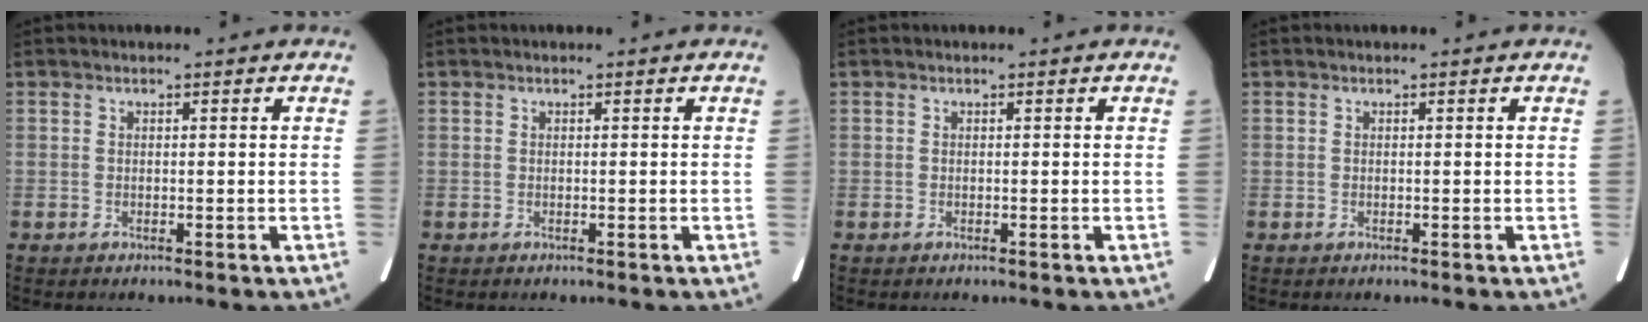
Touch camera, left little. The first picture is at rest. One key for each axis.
{"total": 0.0}
{"total": 0.0}
{"total": 0.0}